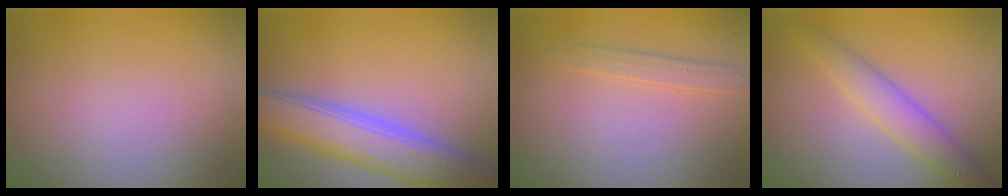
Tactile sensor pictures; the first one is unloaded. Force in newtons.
{"total": 6.6, "press": 6.6, "slide": 0.4}
{"total": 1.3, "press": 1.3, "slide": 0.1}
{"total": 3.3, "press": 3.3, "slide": 0.0}